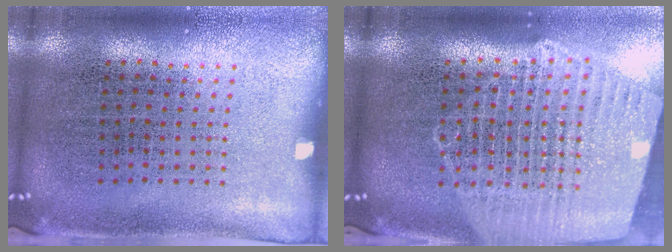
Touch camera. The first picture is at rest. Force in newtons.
{"total": 2.2, "press": 2.0, "slide": 1.0}